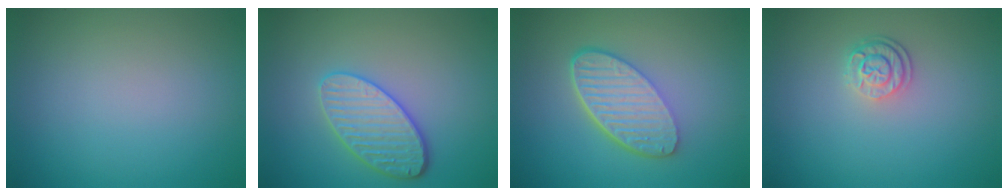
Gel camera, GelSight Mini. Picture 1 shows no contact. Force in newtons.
{"total": 4.0, "press": 3.6, "slide": 1.7}
{"total": 6.0, "press": 4.3, "slide": 4.2}
{"total": 2.5, "press": 1.9, "slide": 1.6}